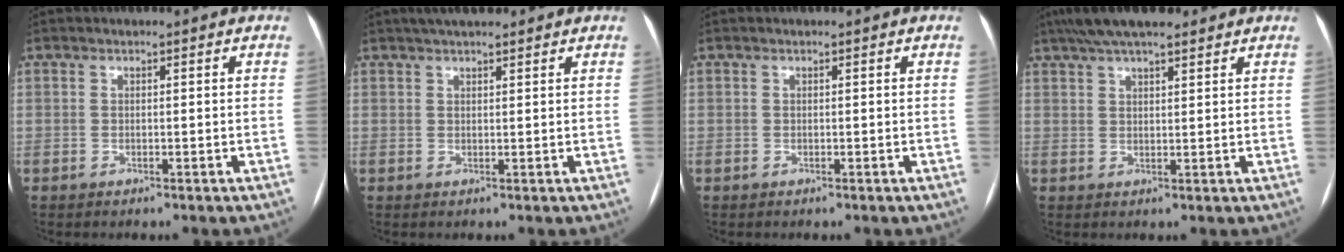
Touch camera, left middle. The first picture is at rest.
{"total": 5.3, "force": [4.3, 1.1, 2.9], "torque": [-0.045, 0.027, 0.071]}
{"total": 0.0}
{"total": 10.2, "force": [8.0, 2.1, 5.9], "torque": [-0.096, 0.039, 0.133]}